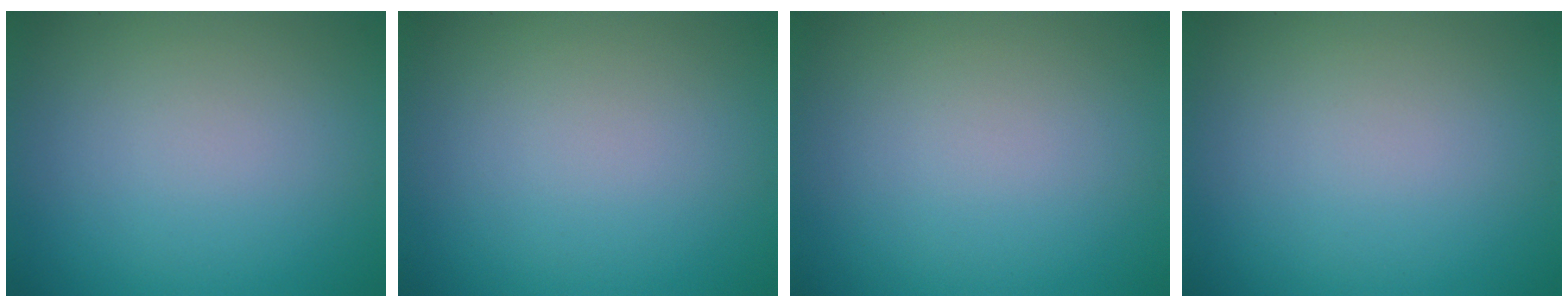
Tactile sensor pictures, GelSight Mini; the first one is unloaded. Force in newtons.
{"total": 0.0}
{"total": 0.0}
{"total": 0.0}